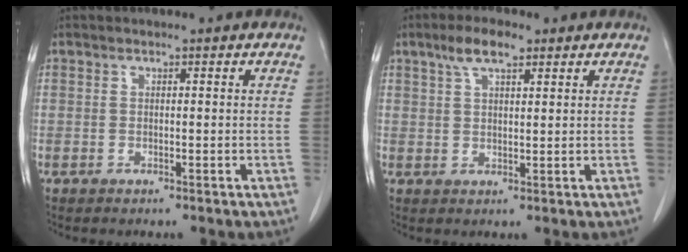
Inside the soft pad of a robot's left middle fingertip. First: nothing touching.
{"total": 5.0, "force": [3.2, 1.5, 3.6], "torque": [-0.075, 0.012, 0.060]}